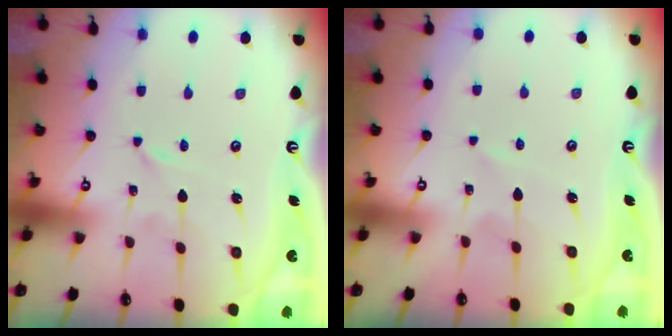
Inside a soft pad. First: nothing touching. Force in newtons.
{"total": 2.2, "press": 2.2, "slide": 0.3}